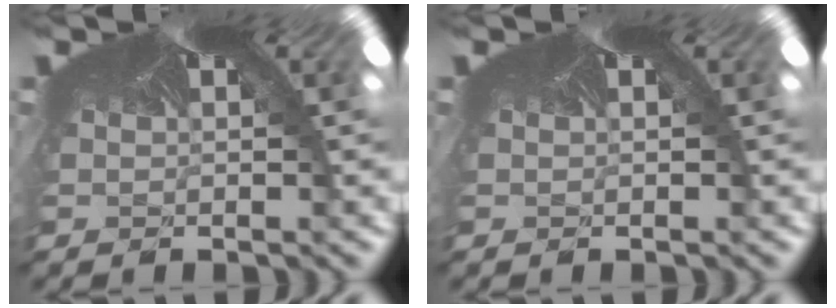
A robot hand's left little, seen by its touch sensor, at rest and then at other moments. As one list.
[{"total": 0.0}]